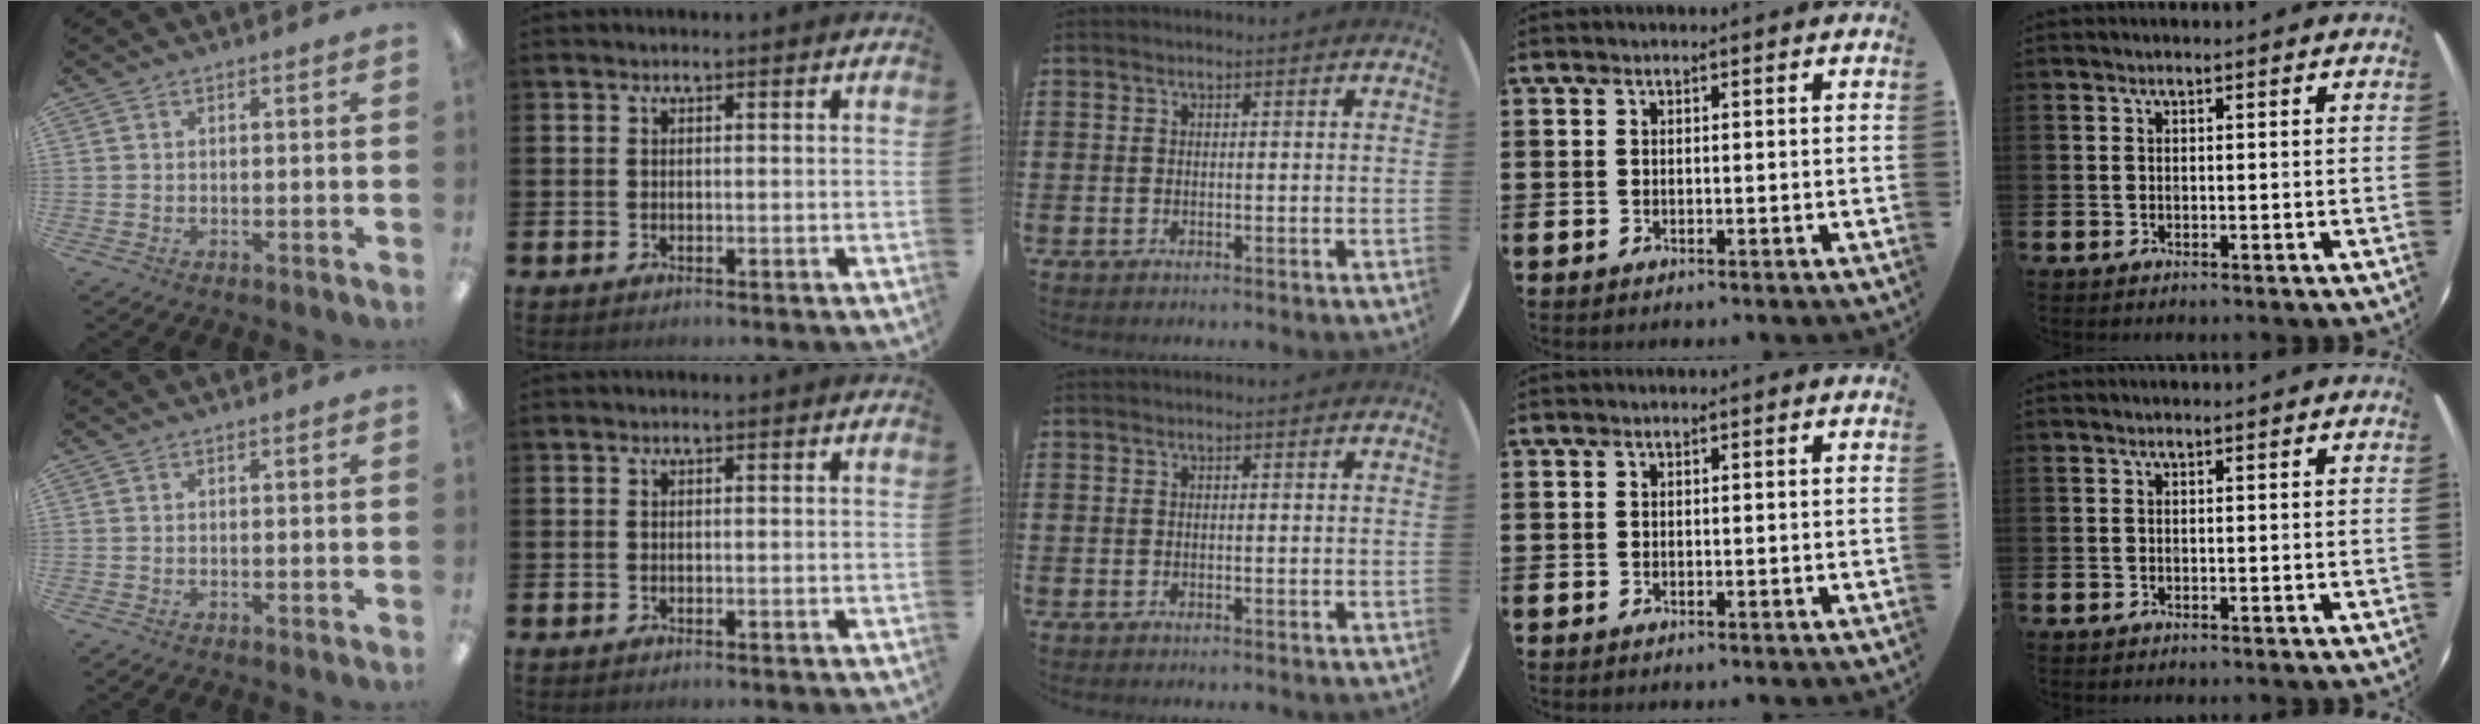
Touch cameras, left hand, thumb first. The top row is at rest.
{}